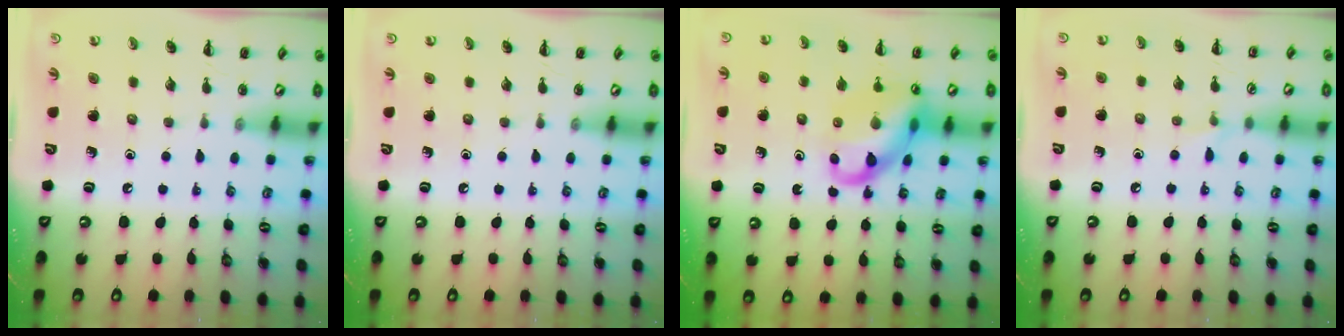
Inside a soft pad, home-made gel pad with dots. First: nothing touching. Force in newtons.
{"total": 0.0}
{"total": 14.7, "press": 14.4, "slide": 2.9}
{"total": 3.9, "press": 3.6, "slide": 1.5}